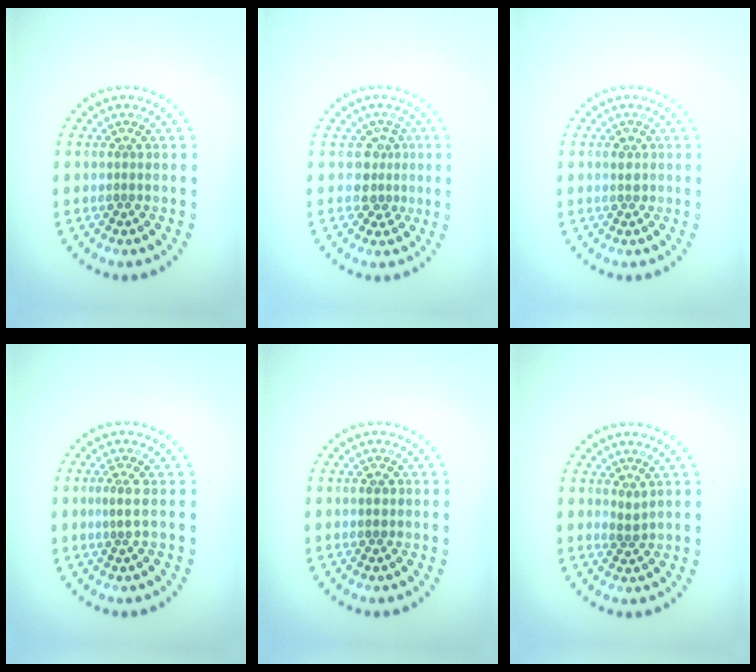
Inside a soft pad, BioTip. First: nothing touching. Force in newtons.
{"total": 2.2, "press": 1.9, "slide": 1.2}
{"total": 1.0, "press": 1.0, "slide": 0.1}
{"total": 1.6, "press": 1.3, "slide": 1.0}
{"total": 1.4, "press": 1.4, "slide": 0.1}
{"total": 0.9, "press": 0.8, "slide": 0.5}